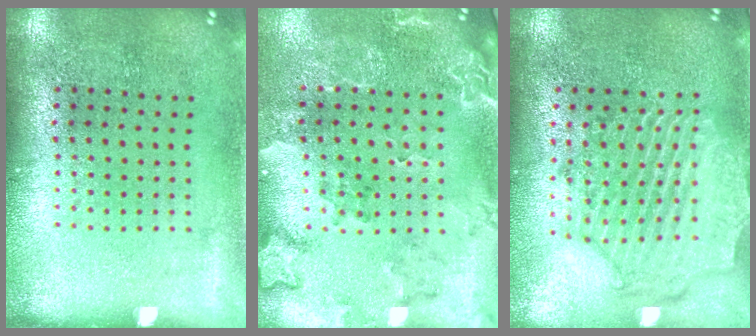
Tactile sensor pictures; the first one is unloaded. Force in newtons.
{"total": 2.0, "press": 1.9, "slide": 0.7}
{"total": 2.3, "press": 2.2, "slide": 0.8}